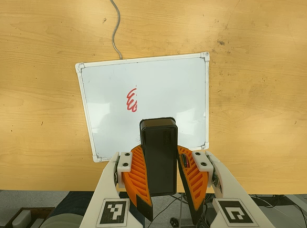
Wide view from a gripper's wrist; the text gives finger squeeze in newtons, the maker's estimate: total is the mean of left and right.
{"total": 8.8, "left": 8.6, "right": 9.0}